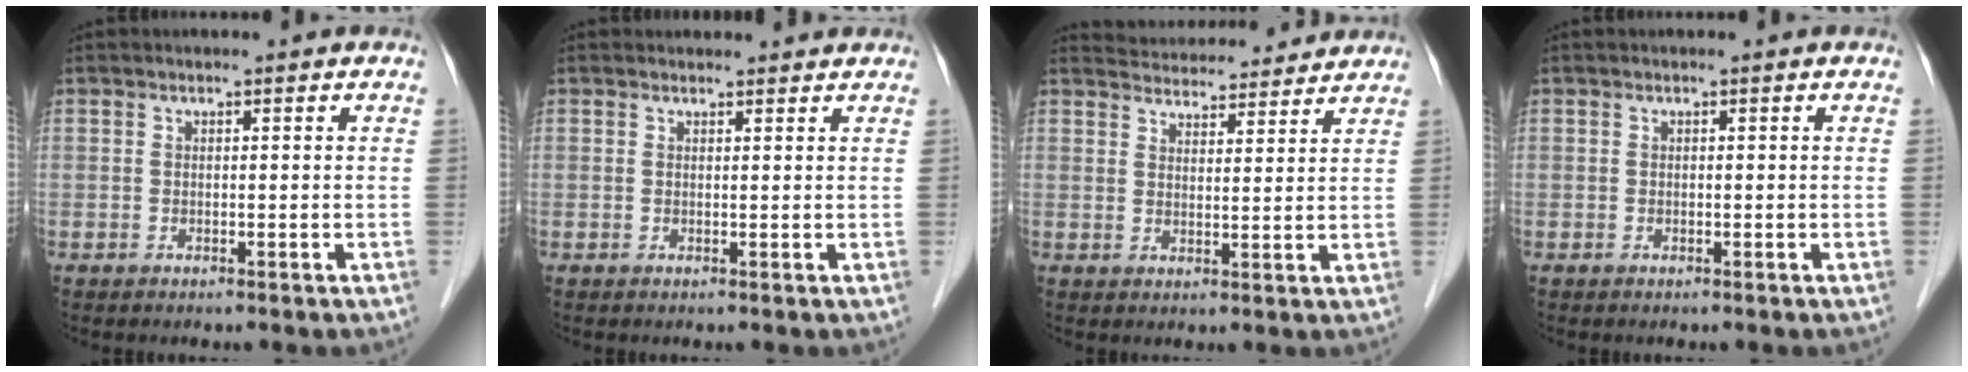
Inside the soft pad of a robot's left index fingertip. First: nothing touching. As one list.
[{"total": 2.7, "force": [2.6, 0.7, 0.2], "torque": [-0.007, 0.010, 0.029]}, {"total": 10.9, "force": [10.6, 1.8, 1.9], "torque": [-0.025, 0.018, 0.141]}, {"total": 0.0}]